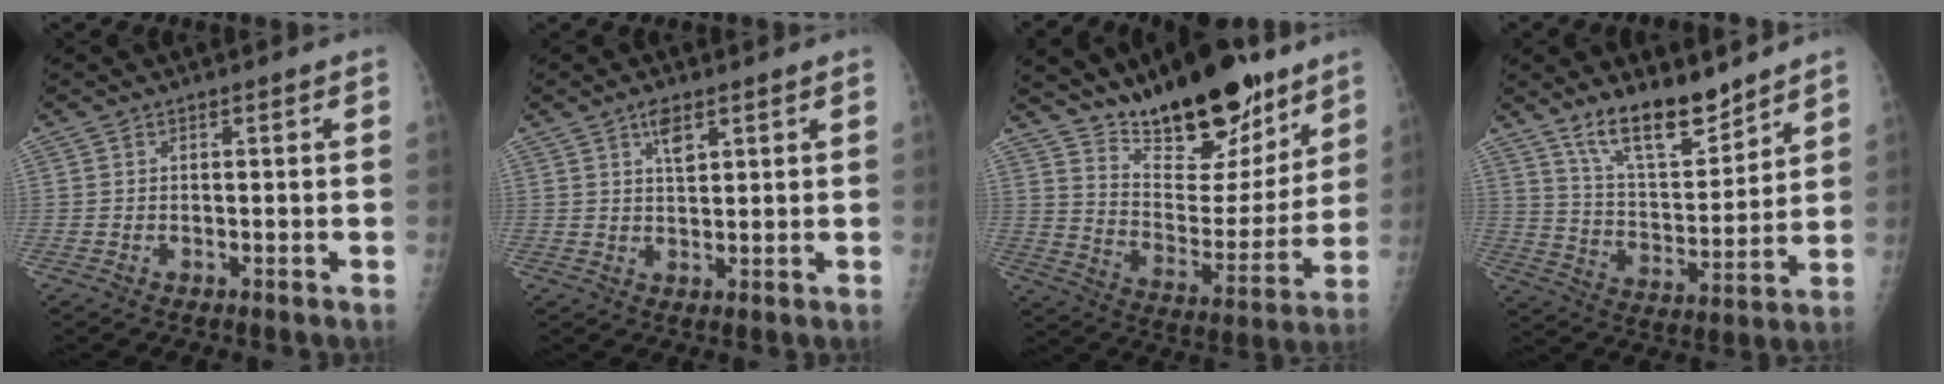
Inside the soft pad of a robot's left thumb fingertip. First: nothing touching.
{"total": 3.5, "force": [2.0, 1.5, 2.5], "torque": [-0.036, -0.008, 0.037]}
{"total": 21.9, "force": [16.1, 8.8, 12.1], "torque": [-0.137, -0.095, 0.261]}
{"total": 13.2, "force": [10.4, 4.3, 6.8], "torque": [-0.086, -0.077, 0.191]}